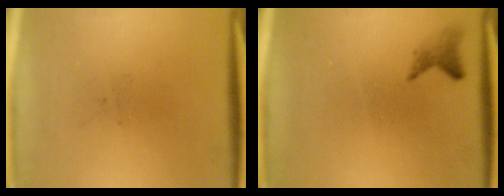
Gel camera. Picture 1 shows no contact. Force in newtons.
{"total": 1.4}